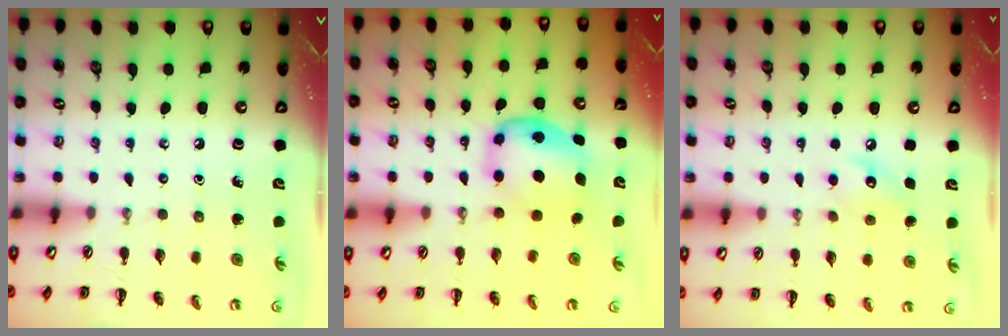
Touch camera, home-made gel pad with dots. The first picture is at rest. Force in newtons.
{"total": 6.1, "press": 6.0, "slide": 0.8}
{"total": 7.5, "press": 7.4, "slide": 1.3}